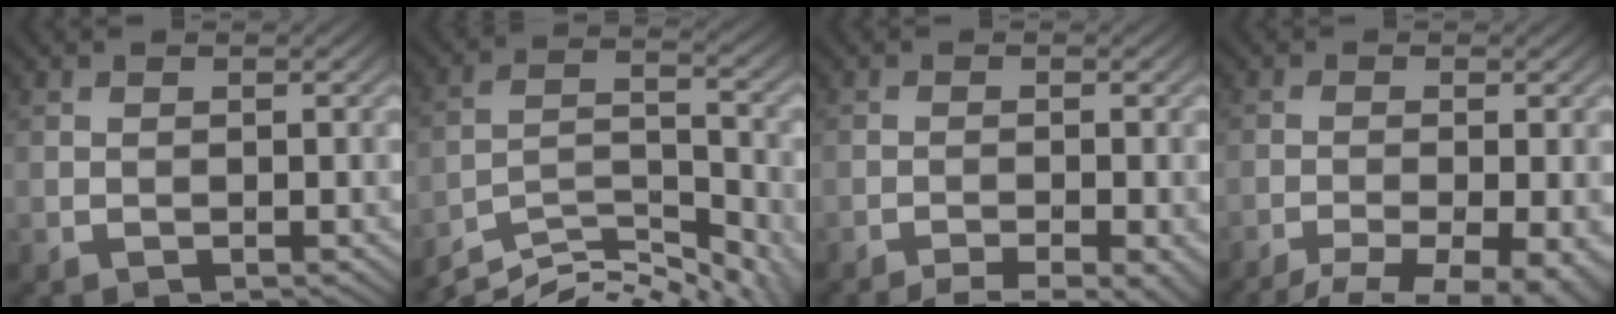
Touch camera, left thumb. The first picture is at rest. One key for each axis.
{"total": 10.8, "fx": -8.9, "fy": 2.8, "fz": 5.6, "tx": -0.110, "ty": -0.004, "tz": -0.153}
{"total": 5.5, "fx": -3.9, "fy": 1.0, "fz": 3.8, "tx": -0.059, "ty": -0.003, "tz": -0.062}
{"total": 9.8, "fx": -7.2, "fy": 2.7, "fz": 6.1, "tx": -0.099, "ty": -0.026, "tz": -0.089}